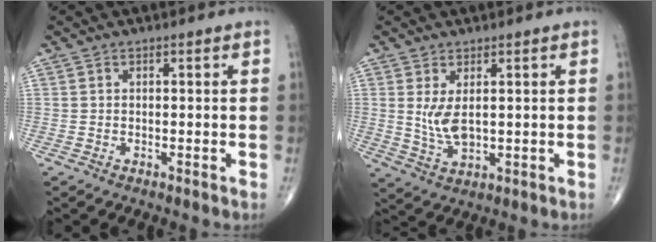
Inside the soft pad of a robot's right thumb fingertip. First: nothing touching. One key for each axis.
{"total": 5.1, "fx": 1.1, "fy": 2.3, "fz": 4.4, "tx": -0.088, "ty": -0.015, "tz": 0.031}